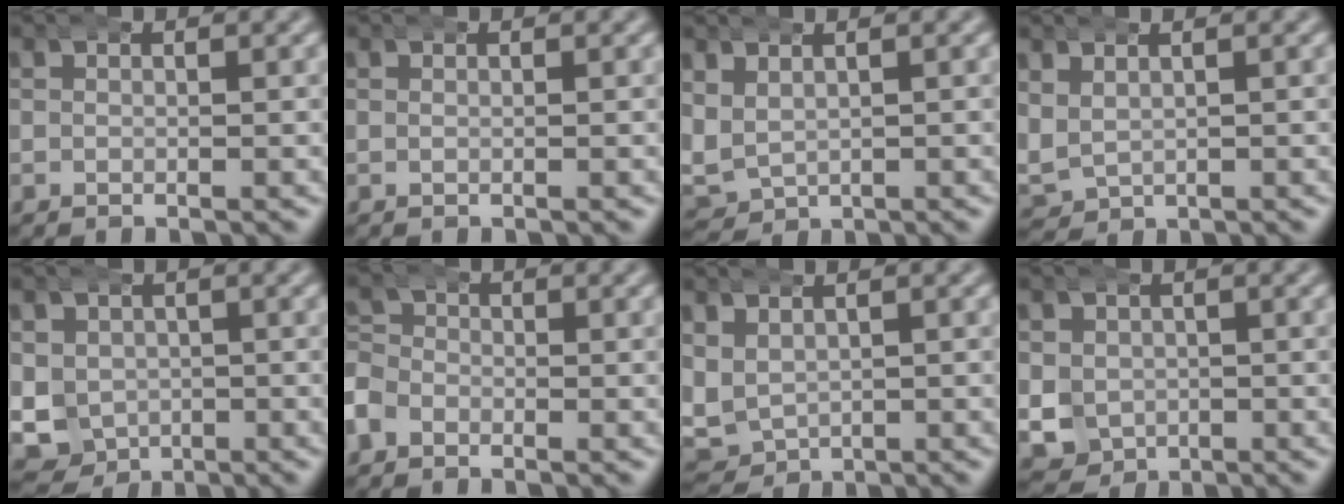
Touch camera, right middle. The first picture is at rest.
{"total": 0.0}
{"total": 5.3, "force": [0.0, 4.9, 2.0], "torque": [-0.063, -0.023, 0.010]}
{"total": 4.2, "force": [0.4, 3.9, 1.6], "torque": [-0.049, -0.015, 0.014]}
{"total": 9.9, "force": [-2.6, 9.0, 3.2], "torque": [-0.080, -0.045, -0.034]}
{"total": 3.0, "force": [-1.4, 2.6, 0.6], "torque": [-0.023, -0.011, -0.030]}
{"total": 6.5, "force": [-0.4, 6.0, 2.6], "torque": [-0.076, -0.029, 0.004]}
{"total": 6.7, "force": [-1.4, 6.1, 2.3], "torque": [-0.056, -0.036, -0.012]}